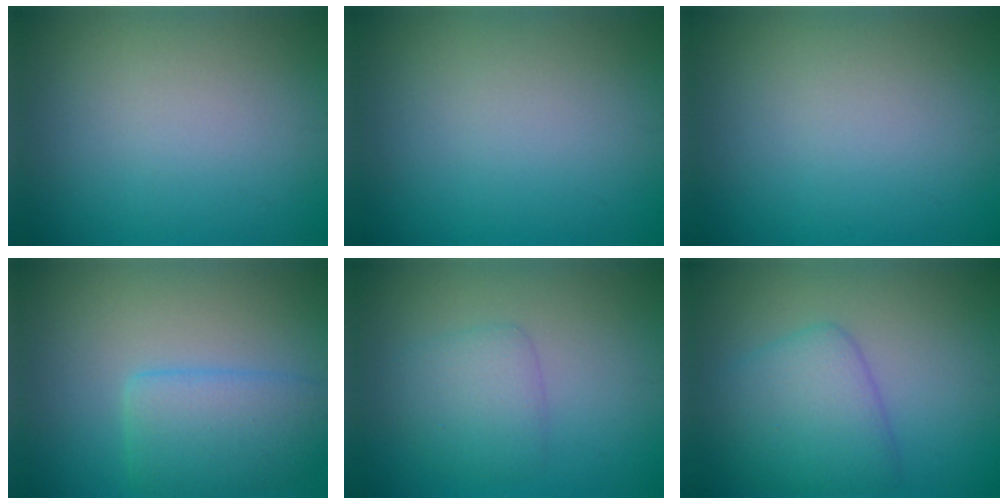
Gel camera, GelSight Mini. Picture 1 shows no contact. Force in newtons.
{"total": 0.0}
{"total": 0.0}
{"total": 4.2, "press": 4.2, "slide": 0.3}
{"total": 2.7, "press": 2.7, "slide": 0.1}
{"total": 4.6, "press": 4.6, "slide": 0.1}